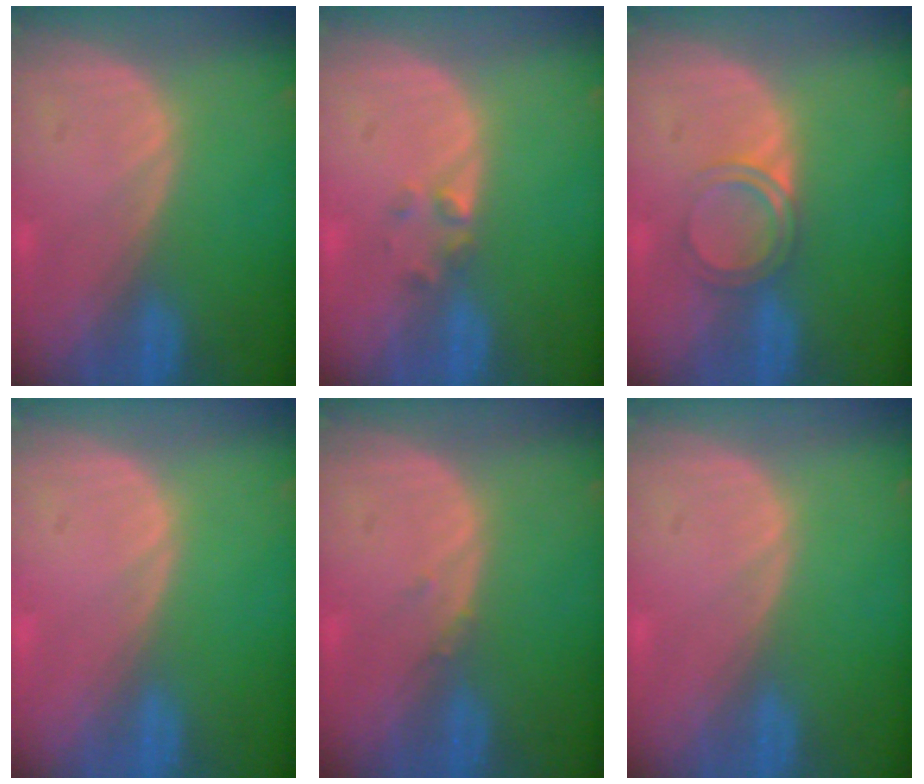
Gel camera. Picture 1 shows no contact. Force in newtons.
{"total": 1.6, "press": 1.4, "slide": 0.9}
{"total": 3.4, "press": 3.3, "slide": 0.3}
{"total": 0.0}
{"total": 0.7, "press": 0.7, "slide": 0.3}
{"total": 0.0}